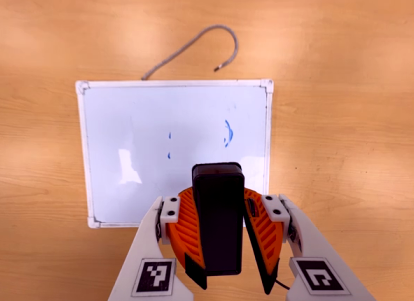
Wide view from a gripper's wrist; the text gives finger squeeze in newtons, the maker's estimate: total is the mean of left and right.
{"total": 11.4, "left": 11.2, "right": 11.6}